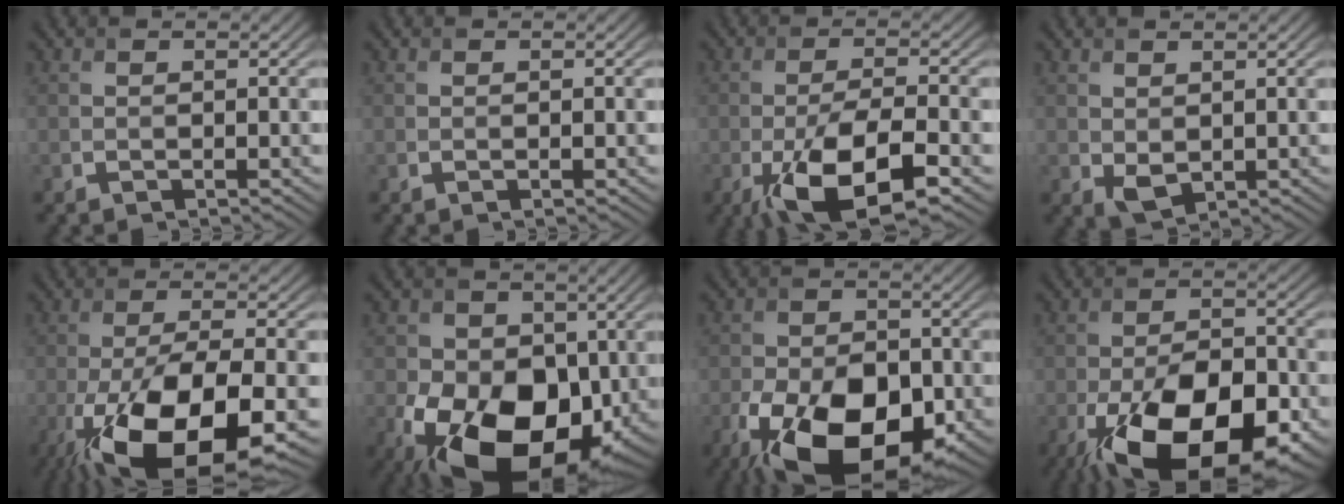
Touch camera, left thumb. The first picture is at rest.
{"total": 0.5, "force": [-0.1, 0.2, 0.5], "torque": [-0.008, -0.002, 0.000]}
{"total": 11.6, "force": [-5.2, 4.2, 9.4], "torque": [-0.185, -0.018, -0.092]}
{"total": 2.3, "force": [0.3, 1.5, 1.7], "torque": [-0.038, -0.008, 0.013]}
{"total": 17.1, "force": [-7.7, 6.7, 13.7], "torque": [-0.268, -0.033, -0.121]}
{"total": 17.9, "force": [-4.7, 11.8, 12.6], "torque": [-0.197, -0.038, -0.070]}
{"total": 17.7, "force": [-7.9, 10.0, 12.2], "torque": [-0.218, -0.037, -0.120]}
{"total": 18.8, "force": [-9.0, 9.5, 13.6], "torque": [-0.234, -0.040, -0.137]}